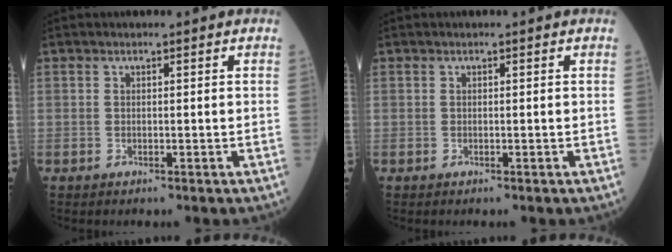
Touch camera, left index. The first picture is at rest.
{"total": 0.0}